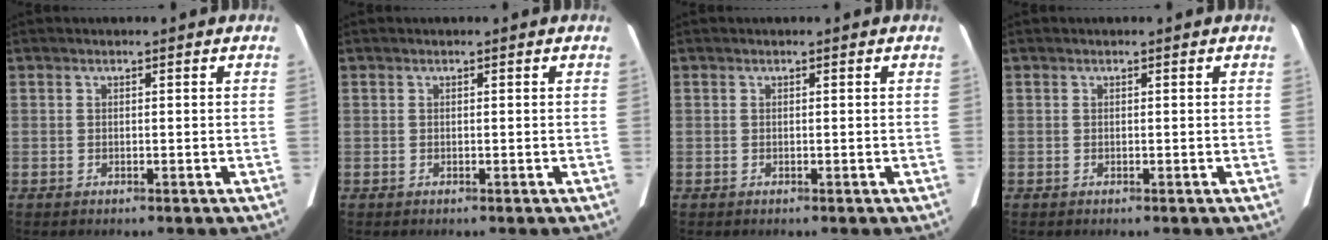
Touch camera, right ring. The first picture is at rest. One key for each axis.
{"total": 0.0}
{"total": 0.0}
{"total": 0.0}